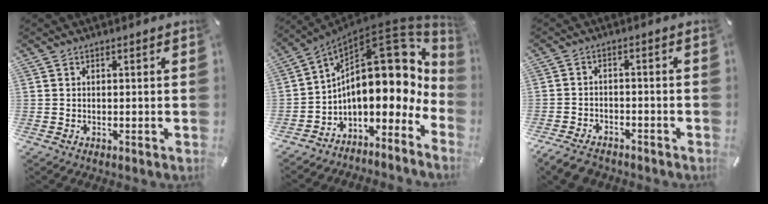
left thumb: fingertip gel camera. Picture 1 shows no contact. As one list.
[{"total": 22.5, "force": [6.9, 12.3, 17.6], "torque": [-0.250, -0.073, 0.123]}, {"total": 4.6, "force": [-3.7, 2.1, 1.6], "torque": [-0.044, 0.015, -0.075]}]